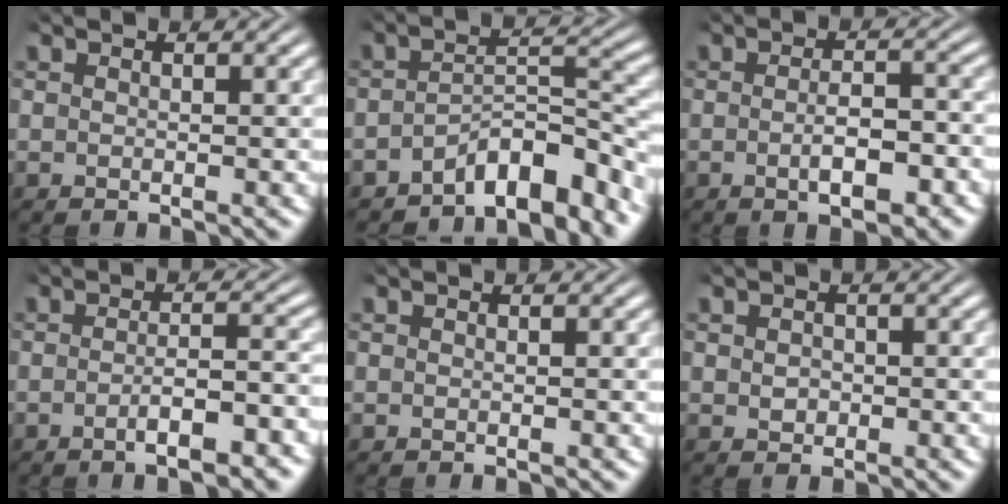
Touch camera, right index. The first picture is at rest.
{"total": 6.0, "force": [-4.3, 1.5, 3.9], "torque": [-0.045, -0.007, -0.067]}
{"total": 3.7, "force": [-1.8, 1.2, 3.0], "torque": [-0.042, -0.006, -0.030]}
{"total": 3.3, "force": [-2.2, 0.4, 2.4], "torque": [-0.038, -0.007, -0.037]}
{"total": 0.0}
{"total": 0.7, "force": [-0.1, 0.6, 0.5], "torque": [-0.014, -0.008, 0.005]}